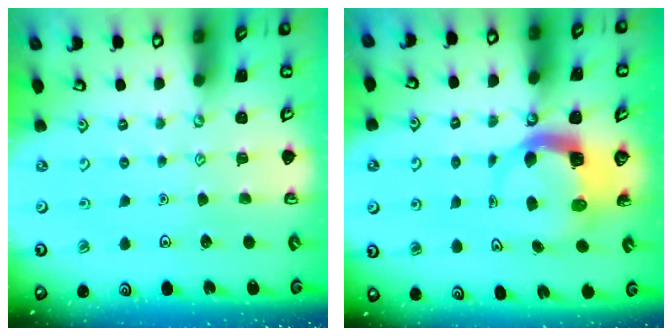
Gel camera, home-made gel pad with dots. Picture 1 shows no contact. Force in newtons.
{"total": 5.1, "press": 5.1, "slide": 0.7}